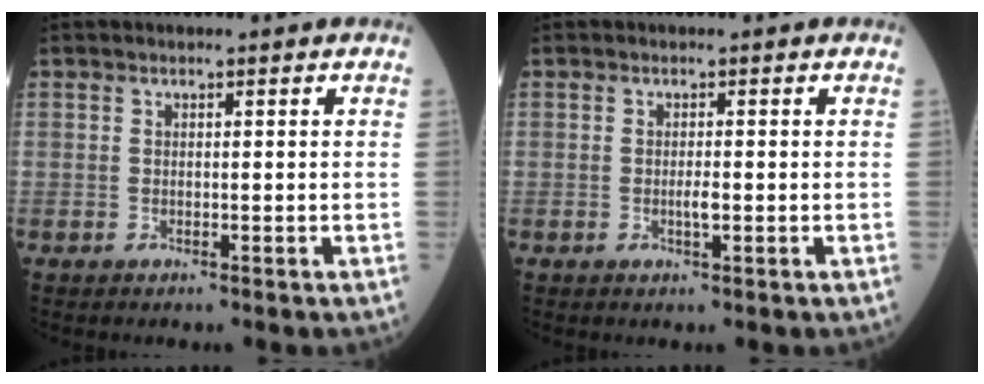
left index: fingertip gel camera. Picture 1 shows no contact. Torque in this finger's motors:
{"motor_torque": [0.35, 0.04, 0.04, 0.01]}